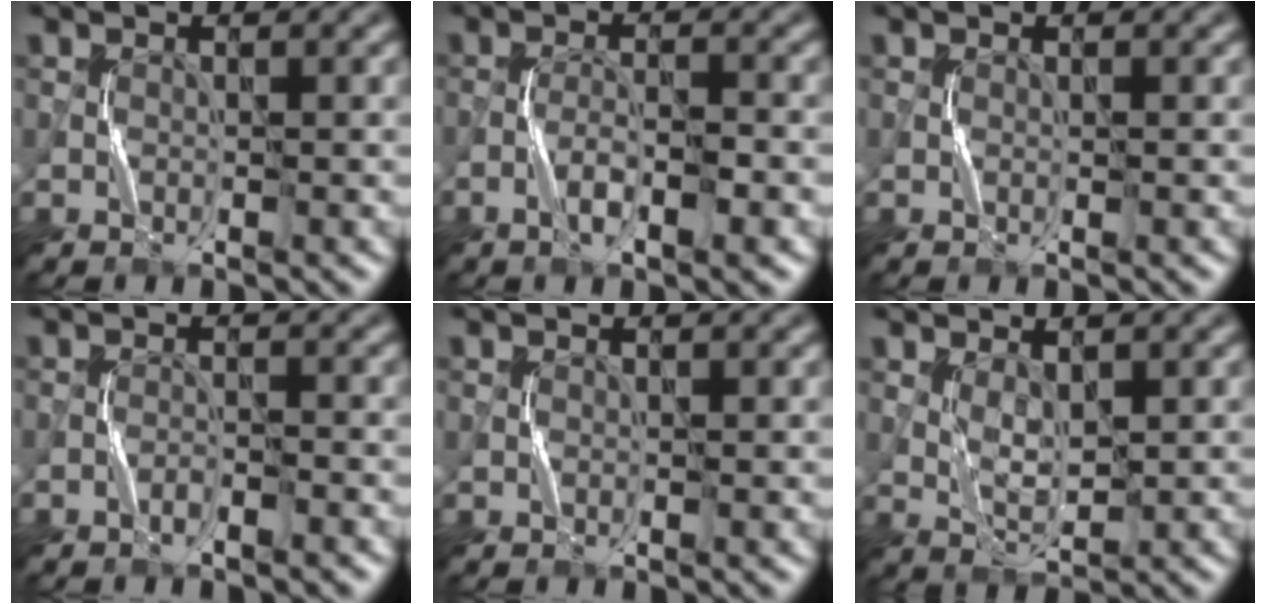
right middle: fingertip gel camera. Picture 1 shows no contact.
{"total": 3.1, "force": [-1.5, 0.6, 2.6], "torque": [-0.050, 0.007, -0.031]}
{"total": 0.0}
{"total": 1.4, "force": [-1.1, 0.1, 0.8], "torque": [-0.011, 0.007, -0.022]}
{"total": 0.0}
{"total": 2.5, "force": [0.8, 1.1, 2.1], "torque": [-0.041, -0.005, 0.021]}